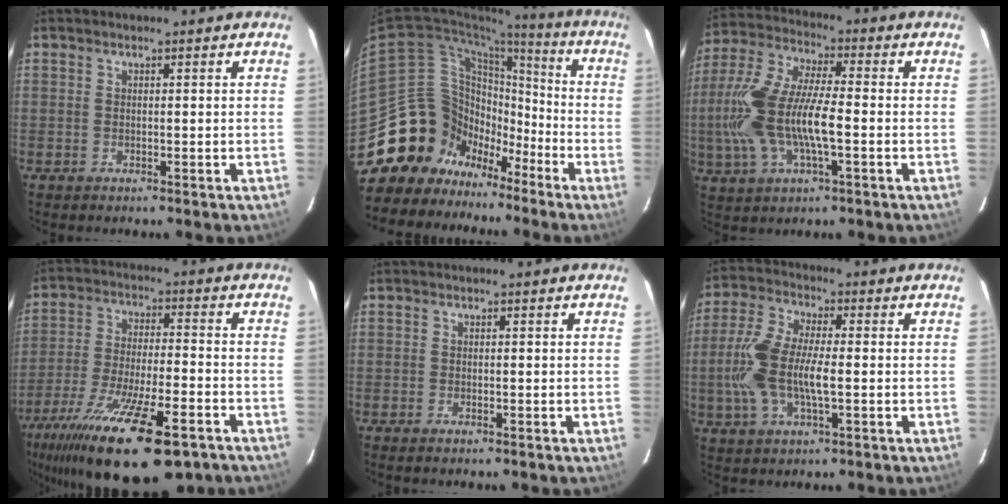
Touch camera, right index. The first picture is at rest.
{"total": 19.7, "force": [-11.6, 15.0, 5.1], "torque": [-0.116, 0.067, -0.183]}
{"total": 16.8, "force": [-2.8, 6.0, 15.4], "torque": [-0.324, 0.002, -0.056]}
{"total": 24.9, "force": [-16.5, 7.2, 17.2], "torque": [-0.325, -0.061, -0.263]}
{"total": 0.8, "force": [-0.6, 0.2, 0.4], "torque": [-0.009, -0.001, -0.012]}
{"total": 12.0, "force": [-1.6, 4.5, 11.0], "torque": [-0.241, 0.004, -0.034]}